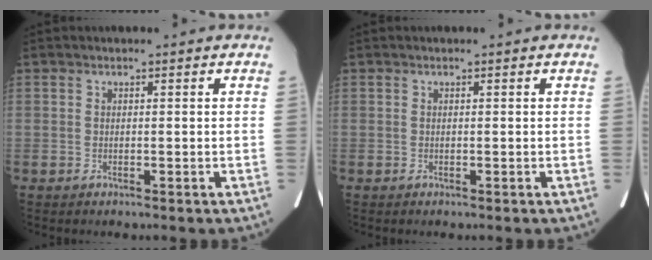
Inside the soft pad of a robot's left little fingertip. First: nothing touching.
{"total": 0.0}